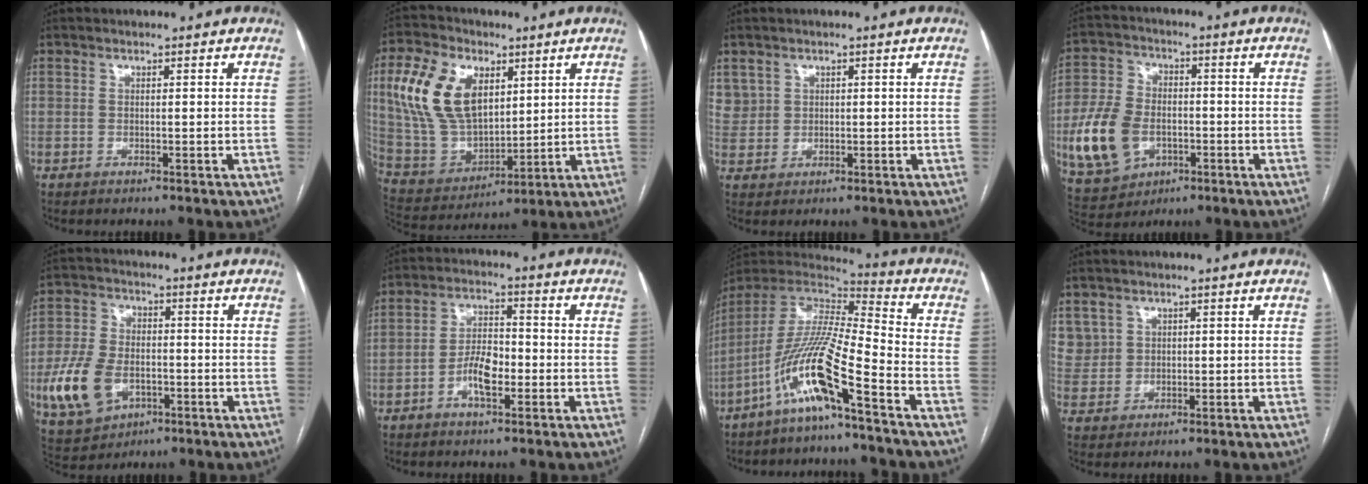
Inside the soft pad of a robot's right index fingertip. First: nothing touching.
{"total": 16.8, "force": [5.8, 10.1, 12.1], "torque": [-0.264, 0.022, 0.120]}
{"total": 4.3, "force": [1.8, 3.9, 0.3], "torque": [-0.002, 0.011, 0.041]}
{"total": 12.3, "force": [-3.2, 8.7, 8.1], "torque": [-0.194, 0.008, -0.049]}
{"total": 11.7, "force": [-3.7, 7.6, 8.0], "torque": [-0.187, 0.005, -0.060]}
{"total": 6.3, "force": [-2.2, 2.6, 5.2], "torque": [-0.102, 0.011, -0.041]}
{"total": 14.9, "force": [-8.1, 0.7, 12.5], "torque": [-0.260, -0.010, -0.159]}
{"total": 5.2, "force": [2.2, 4.7, 0.2], "torque": [0.000, 0.013, 0.051]}